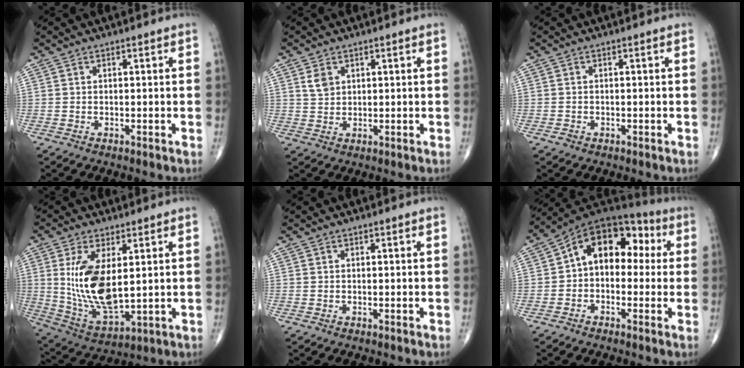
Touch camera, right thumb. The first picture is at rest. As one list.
[{"total": 2.9, "force": [1.3, 2.0, 1.5], "torque": [-0.021, -0.006, 0.029]}, {"total": 0.7, "force": [-0.4, 0.6, 0.2], "torque": [-0.004, 0.004, -0.008]}, {"total": 14.6, "force": [2.3, 6.7, 12.8], "torque": [-0.245, -0.024, 0.063]}, {"total": 0.0}, {"total": 14.1, "force": [1.6, 9.4, 10.4], "torque": [-0.111, 0.052, 0.008]}]